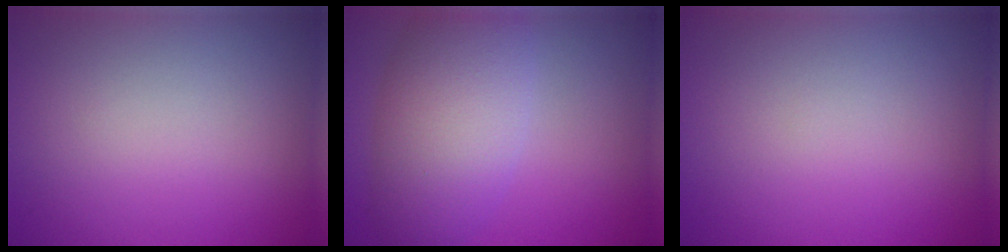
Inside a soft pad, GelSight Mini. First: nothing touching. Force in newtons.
{"total": 7.1, "press": 7.1, "slide": 0.3}
{"total": 0.0}